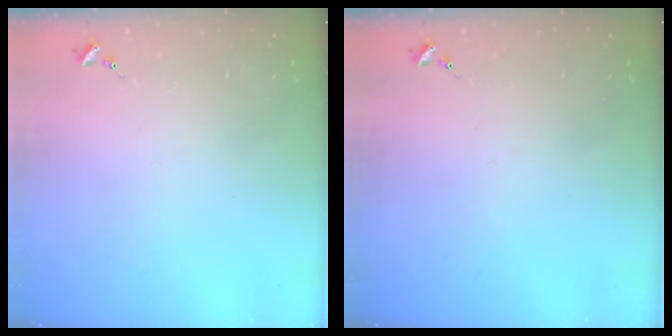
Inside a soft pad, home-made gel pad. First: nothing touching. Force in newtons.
{"total": 0.0}